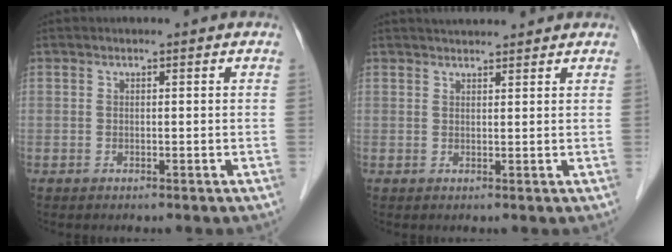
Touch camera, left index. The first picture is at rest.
{"total": 4.6, "force": [4.3, 0.8, 1.4], "torque": [-0.020, 0.032, 0.060]}